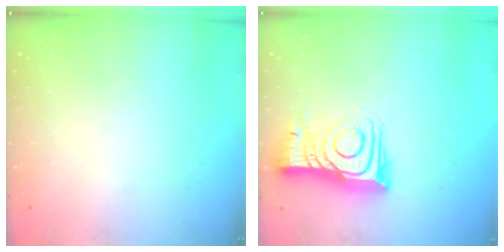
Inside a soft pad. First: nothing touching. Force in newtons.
{"total": 14.8, "press": 14.7, "slide": 1.6}